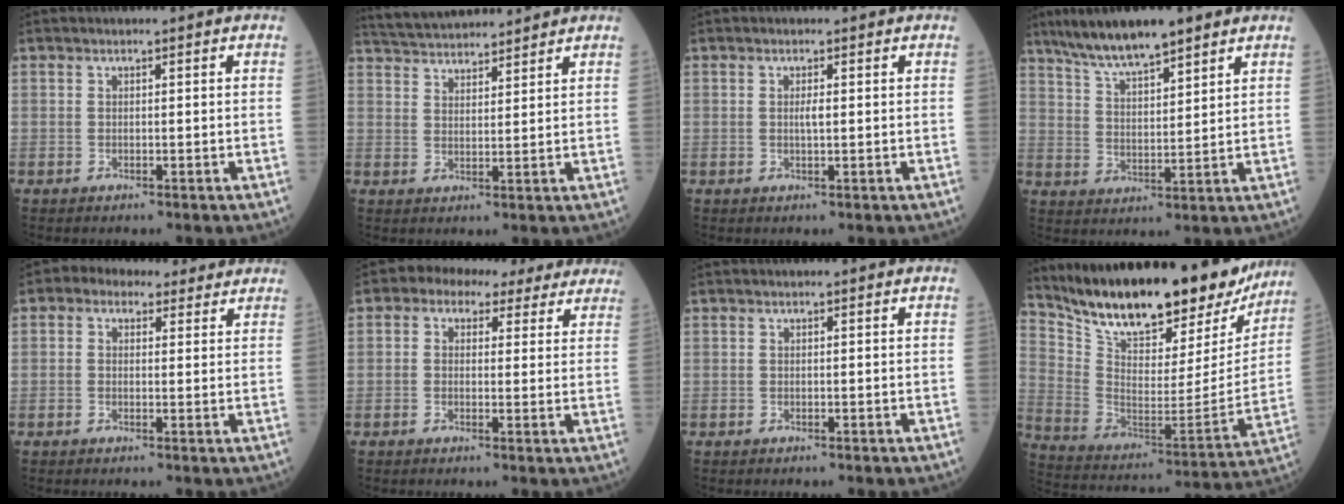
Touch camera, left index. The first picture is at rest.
{"total": 10.8, "force": [10.3, 1.2, 2.8], "torque": [-0.059, 0.032, 0.167]}
{"total": 1.1, "force": [0.2, 0.1, 1.0], "torque": [-0.025, -0.001, 0.004]}
{"total": 10.7, "force": [8.6, 1.7, 6.2], "torque": [-0.116, 0.018, 0.154]}
{"total": 5.9, "force": [4.1, 3.6, 2.3], "torque": [-0.036, 0.034, 0.059]}
{"total": 10.1, "force": [7.5, 5.5, 3.9], "torque": [-0.040, 0.042, 0.079]}
{"total": 0.0}
{"total": 27.1, "force": [22.6, 8.0, 12.7], "torque": [-0.221, -0.021, 0.333]}